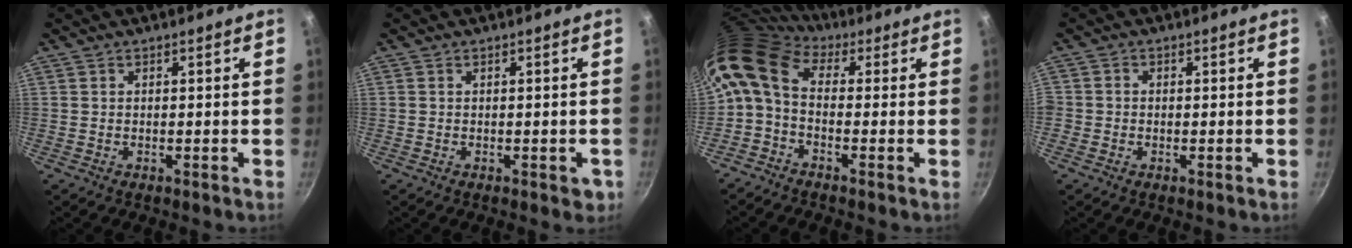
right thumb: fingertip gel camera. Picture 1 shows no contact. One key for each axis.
{"total": 2.8, "fx": -0.7, "fy": 1.5, "fz": 2.2, "tx": -0.013, "ty": -0.001, "tz": -0.008}
{"total": 10.1, "fx": 0.8, "fy": 6.5, "fz": 7.7, "tx": -0.153, "ty": 0.029, "tz": -0.006}
{"total": 1.4, "fx": -0.5, "fy": 1.3, "fz": 0.4, "tx": -0.005, "ty": 0.003, "tz": -0.012}